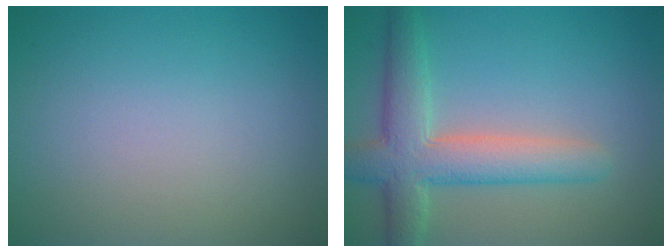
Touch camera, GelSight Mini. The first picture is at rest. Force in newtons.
{"total": 5.9, "press": 5.9, "slide": 0.6}